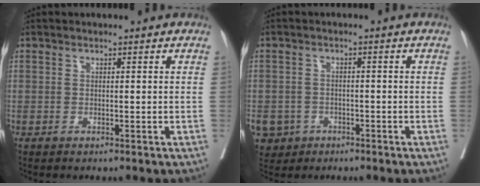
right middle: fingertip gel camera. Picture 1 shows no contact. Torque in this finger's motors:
{"motor_torque": [1.15, -0.99, 1.05, 0.21]}